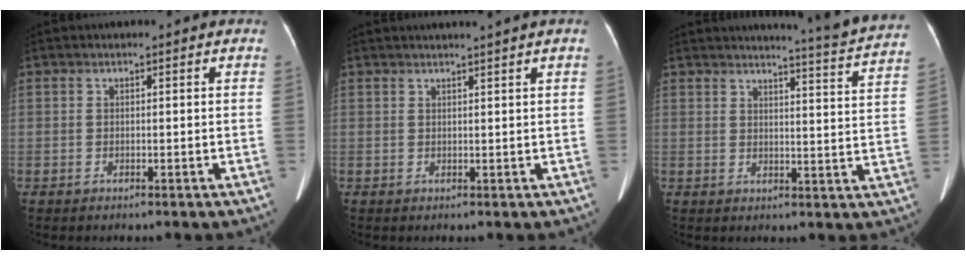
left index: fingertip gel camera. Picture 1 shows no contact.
{"total": 2.7, "force": [2.2, -0.9, 1.2], "torque": [-0.016, 0.007, 0.036]}
{"total": 11.8, "force": [11.3, -1.9, 2.6], "torque": [-0.047, -0.067, 0.124]}